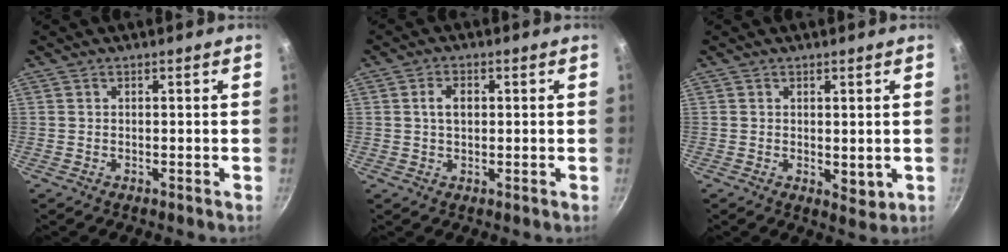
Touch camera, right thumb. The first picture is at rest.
{"total": 3.7, "force": [0.6, 2.4, 2.8], "torque": [-0.037, 0.005, 0.009]}
{"total": 3.2, "force": [0.3, 1.9, 2.5], "torque": [-0.034, -0.011, 0.007]}